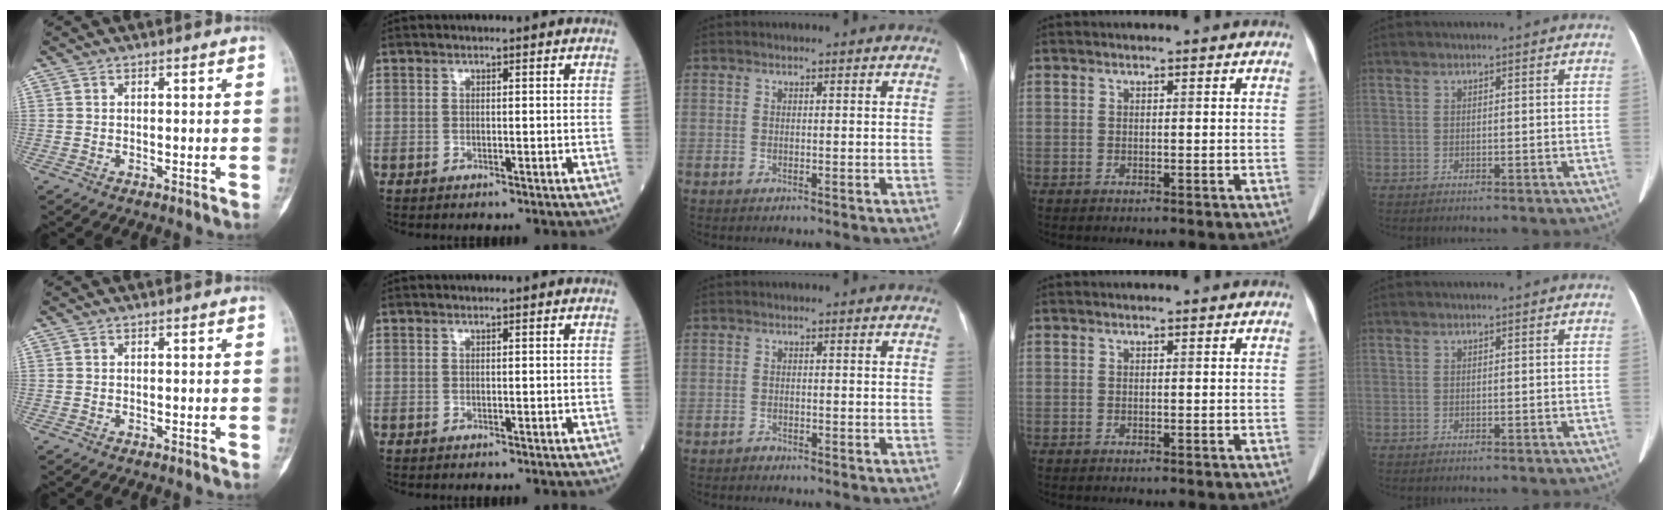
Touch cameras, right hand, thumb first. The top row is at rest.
{"middle": {"total": 0.8, "force": [-0.7, 0.2, 0.0], "torque": [-0.001, -0.001, -0.014]}}